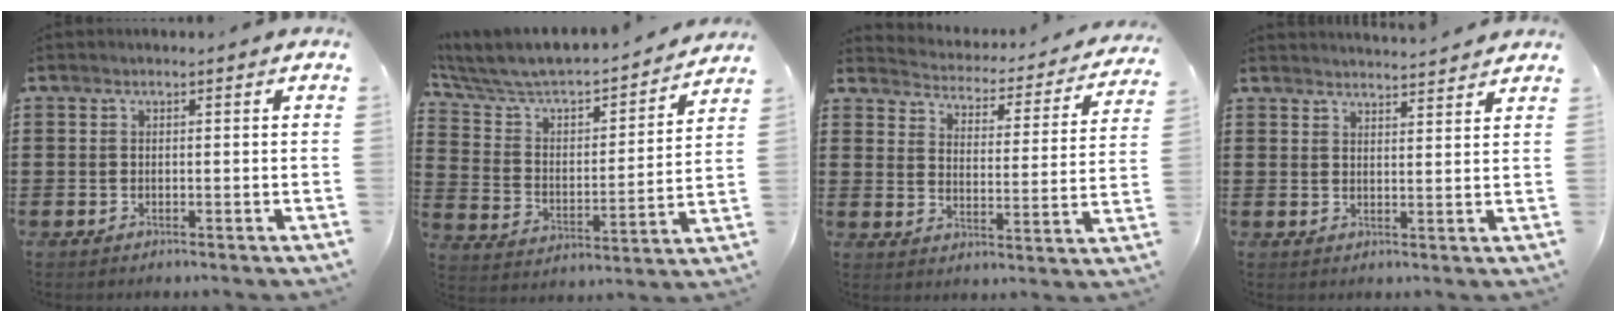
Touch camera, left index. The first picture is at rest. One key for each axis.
{"total": 5.6, "fx": 5.2, "fy": 1.5, "fz": 1.4, "tx": -0.059, "ty": -0.050, "tz": 0.082}
{"total": 3.1, "fx": 3.1, "fy": 0.2, "fz": 0.0, "tx": -0.024, "ty": -0.032, "tz": 0.045}
{"total": 2.8, "fx": 2.7, "fy": -0.4, "fz": 0.0, "tx": -0.008, "ty": -0.013, "tz": 0.051}